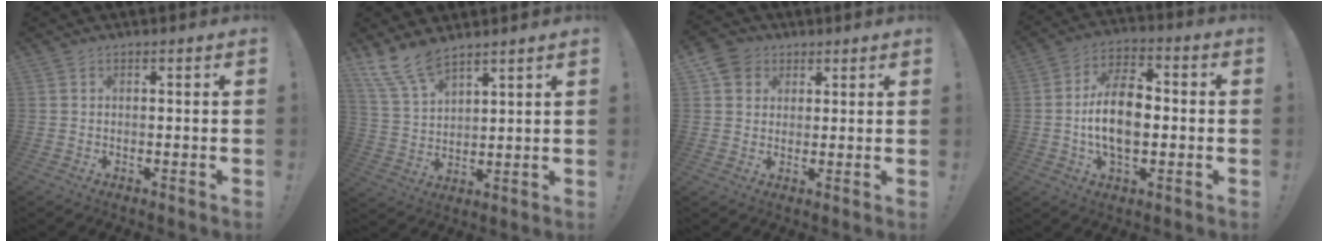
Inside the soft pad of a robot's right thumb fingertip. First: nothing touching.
{"total": 9.5, "force": [8.2, 3.2, 3.6], "torque": [-0.082, -0.049, 0.162]}
{"total": 6.1, "force": [2.7, 5.3, 1.4], "torque": [-0.027, -0.012, 0.056]}
{"total": 14.1, "force": [-1.7, 8.2, 11.3], "torque": [-0.212, 0.009, -0.034]}